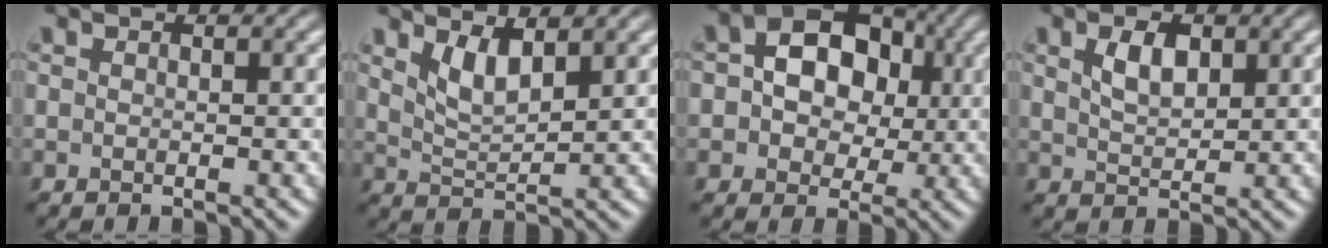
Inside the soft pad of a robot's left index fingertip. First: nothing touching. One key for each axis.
{"total": 2.9, "fx": 1.9, "fy": 0.8, "fz": 2.1, "tx": -0.044, "ty": -0.011, "tz": 0.041}
{"total": 10.1, "fx": 1.7, "fy": 7.6, "fz": 6.4, "tx": -0.076, "ty": 0.041, "tz": 0.005}
{"total": 2.9, "fx": 1.3, "fy": 1.5, "fz": 2.1, "tx": -0.045, "ty": 0.001, "tz": 0.027}